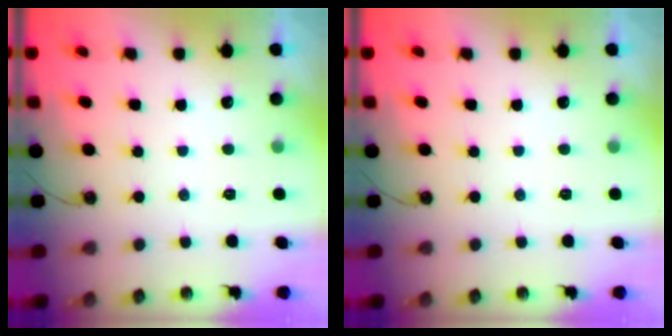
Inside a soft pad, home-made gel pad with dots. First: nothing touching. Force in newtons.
{"total": 0.0}